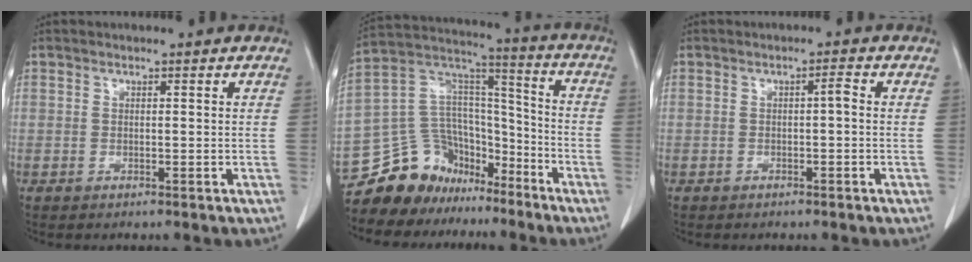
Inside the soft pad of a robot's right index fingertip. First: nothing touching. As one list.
[{"total": 15.9, "force": [-12.2, 9.4, 3.7], "torque": [-0.073, 0.092, -0.210]}, {"total": 1.3, "force": [-0.1, 0.2, 1.2], "torque": [-0.018, 0.003, -0.001]}]